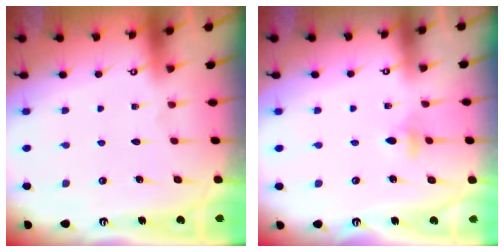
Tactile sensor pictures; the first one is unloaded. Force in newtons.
{"total": 4.0, "press": 3.8, "slide": 1.2}